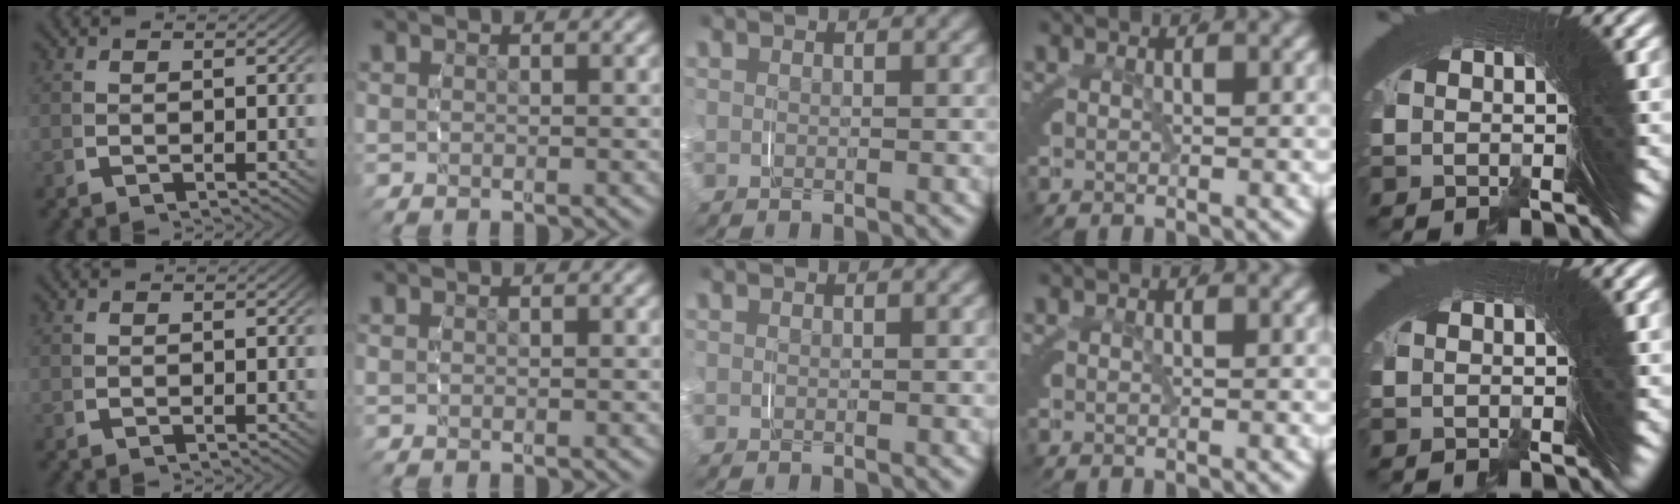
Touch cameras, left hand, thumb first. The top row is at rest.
{}